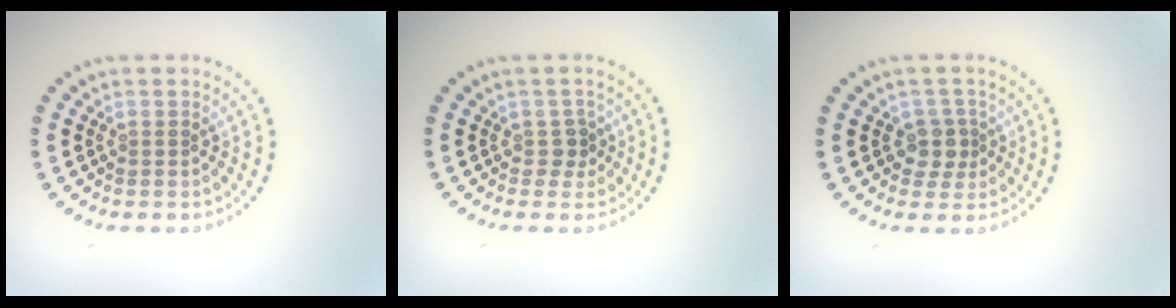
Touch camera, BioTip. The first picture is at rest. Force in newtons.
{"total": 1.2, "press": 1.0, "slide": 0.8}
{"total": 2.0, "press": 1.7, "slide": 1.1}